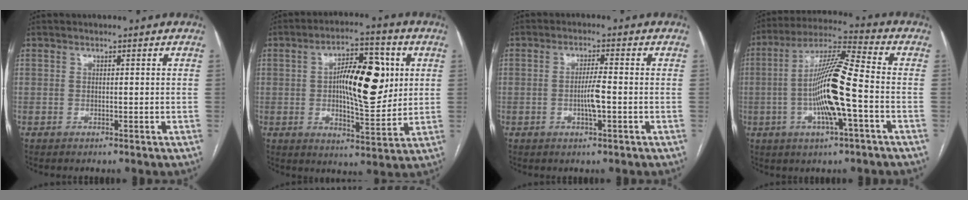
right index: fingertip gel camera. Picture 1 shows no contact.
{"total": 13.5, "force": [2.2, 4.5, 12.5], "torque": [-0.203, 0.016, 0.036]}
{"total": 3.9, "force": [-0.9, 0.2, 3.8], "torque": [-0.072, -0.002, -0.017]}
{"total": 13.9, "force": [-2.7, 0.7, 13.6], "torque": [-0.259, 0.005, -0.054]}